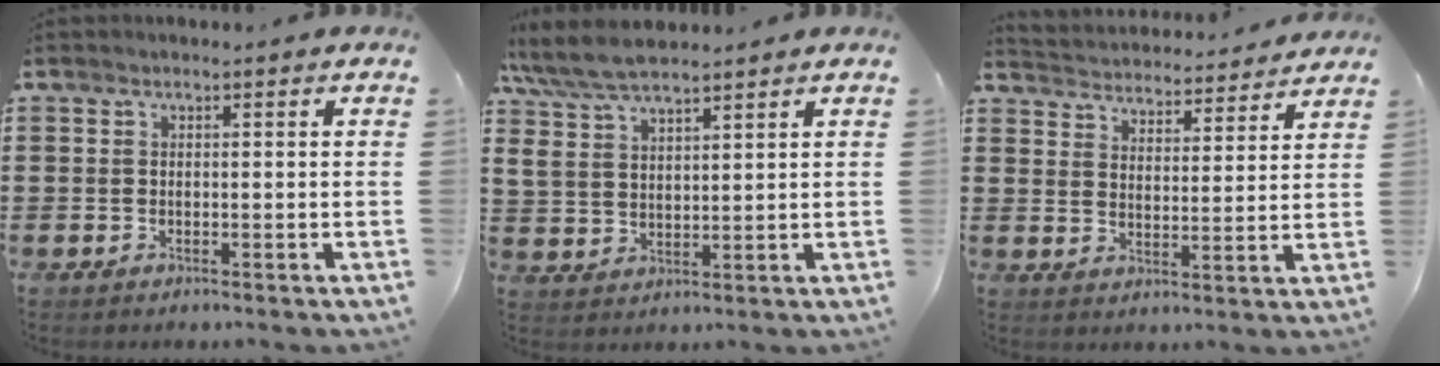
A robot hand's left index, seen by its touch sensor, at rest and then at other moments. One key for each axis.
{"total": 6.8, "fx": 5.7, "fy": 2.0, "fz": 3.1, "tx": -0.077, "ty": -0.014, "tz": 0.107}
{"total": 3.8, "fx": 3.8, "fy": 0.0, "fz": -0.5, "tx": -0.013, "ty": -0.031, "tz": 0.061}